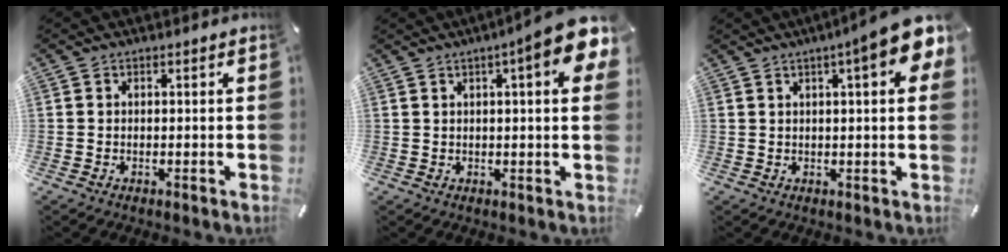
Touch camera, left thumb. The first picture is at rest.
{"total": 10.9, "force": [4.7, 1.8, 9.6], "torque": [-0.135, -0.026, 0.073]}
{"total": 10.5, "force": [4.9, 1.7, 9.1], "torque": [-0.135, -0.023, 0.078]}